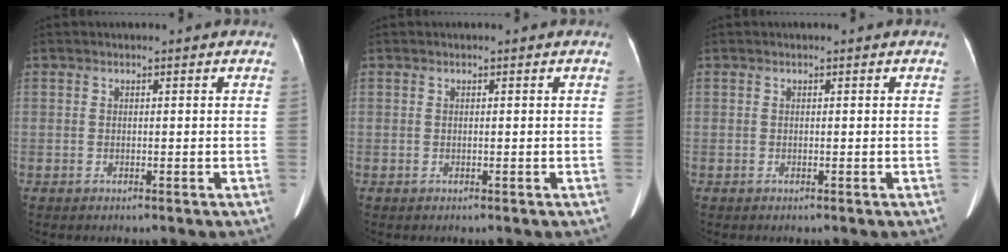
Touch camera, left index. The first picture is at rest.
{"total": 0.0}
{"total": 0.0}